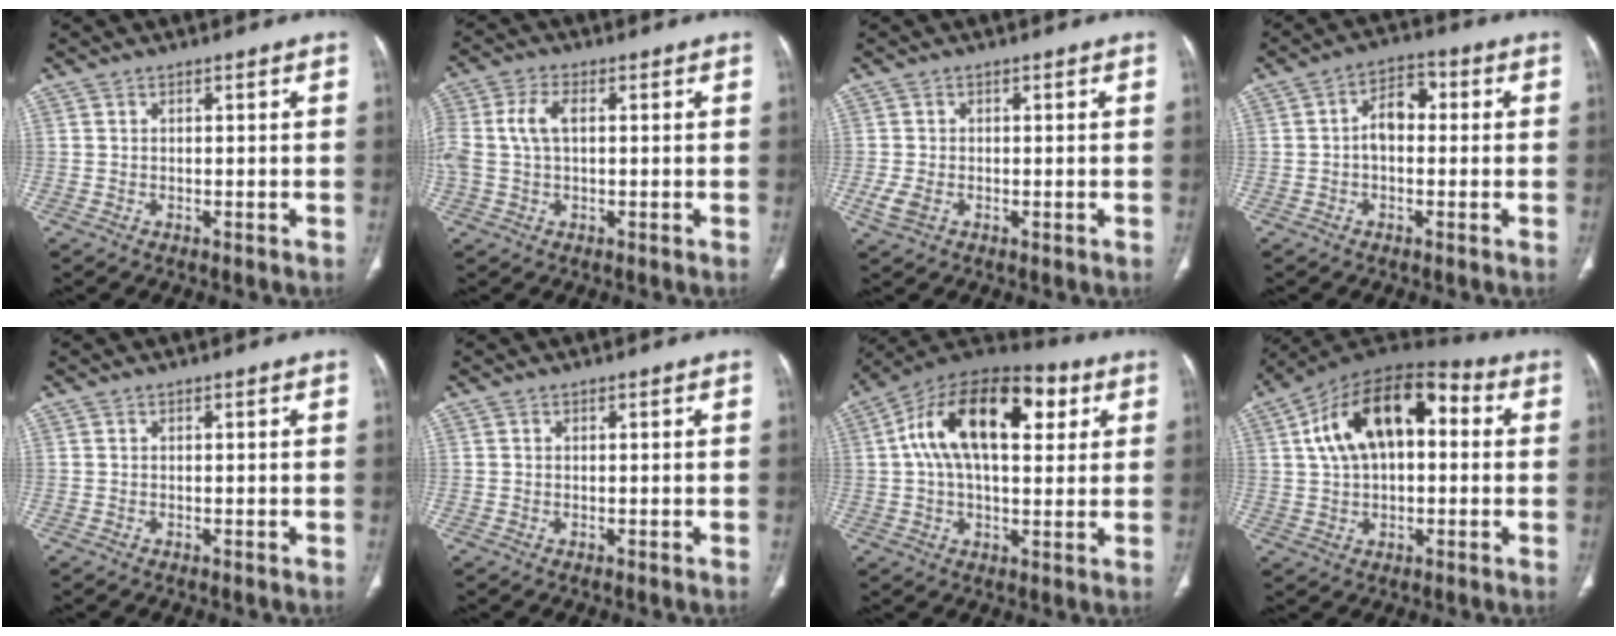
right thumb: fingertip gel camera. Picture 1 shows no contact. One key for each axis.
{"total": 7.2, "fx": 0.9, "fy": 4.1, "fz": 5.9, "tx": -0.148, "ty": 0.020, "tz": 0.019}
{"total": 3.1, "fx": -0.7, "fy": 2.1, "fz": 2.2, "tx": -0.056, "ty": -0.001, "tz": -0.010}
{"total": 6.1, "fx": 0.0, "fy": 3.9, "fz": 4.7, "tx": -0.066, "ty": 0.023, "tz": -0.011}
{"total": 0.0}
{"total": 0.0}
{"total": 21.5, "fx": 6.0, "fy": 11.2, "fz": 17.3, "tx": -0.275, "ty": 0.029, "tz": 0.088}
{"total": 18.7, "fx": 3.9, "fy": 10.6, "fz": 14.9, "tx": -0.228, "ty": 0.035, "tz": 0.053}